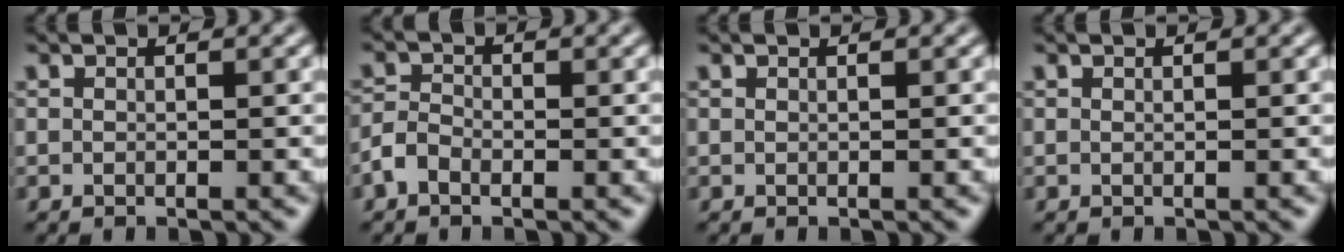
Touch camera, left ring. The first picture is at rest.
{"total": 2.0, "force": [-1.1, 1.2, 1.1], "torque": [-0.021, 0.005, -0.029]}
{"total": 0.0}
{"total": 0.0}